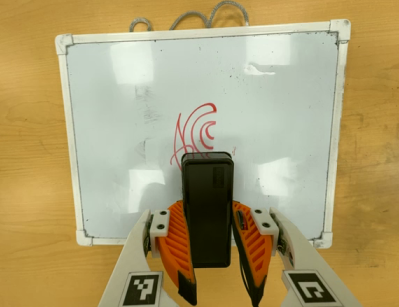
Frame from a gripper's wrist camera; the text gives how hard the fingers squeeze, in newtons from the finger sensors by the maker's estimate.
{"total": 6.9, "left": 5.5, "right": 8.3}